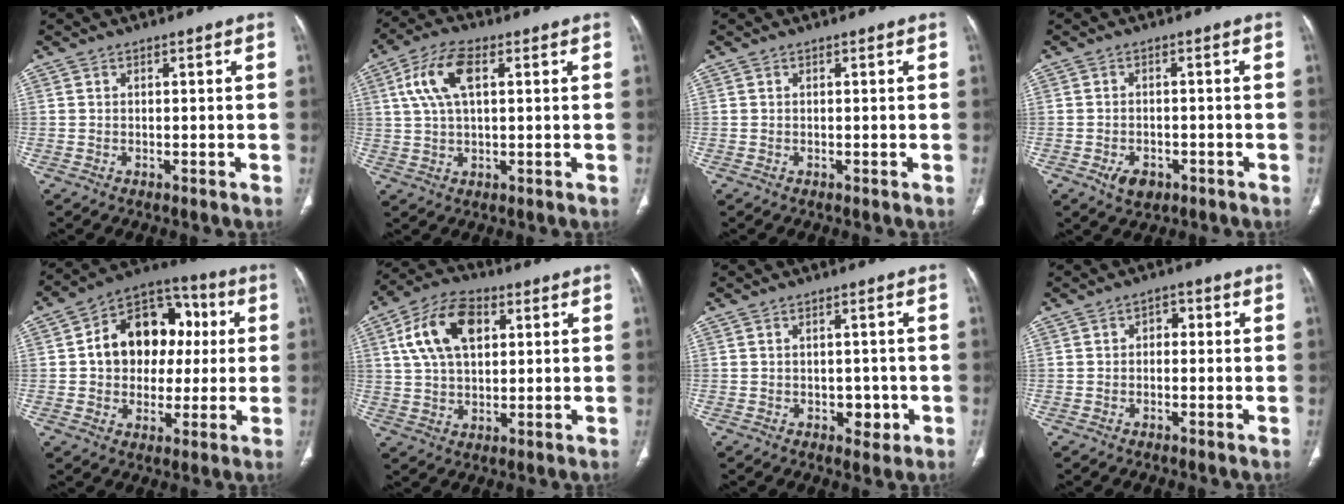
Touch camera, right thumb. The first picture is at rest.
{"total": 9.2, "force": [2.8, 4.3, 7.6], "torque": [-0.162, 0.013, 0.053]}
{"total": 0.0}
{"total": 4.0, "force": [-2.0, 2.5, 2.4], "torque": [-0.037, 0.005, -0.026]}
{"total": 17.3, "force": [2.0, 12.9, 11.3], "torque": [-0.121, 0.027, 0.026]}
{"total": 13.4, "force": [4.1, 8.0, 9.9], "torque": [-0.174, 0.007, 0.074]}
{"total": 3.4, "force": [-0.9, 2.3, 2.2], "torque": [-0.013, 0.004, -0.007]}
{"total": 2.6, "force": [0.3, 1.8, 1.8], "torque": [-0.011, 0.010, -0.004]}